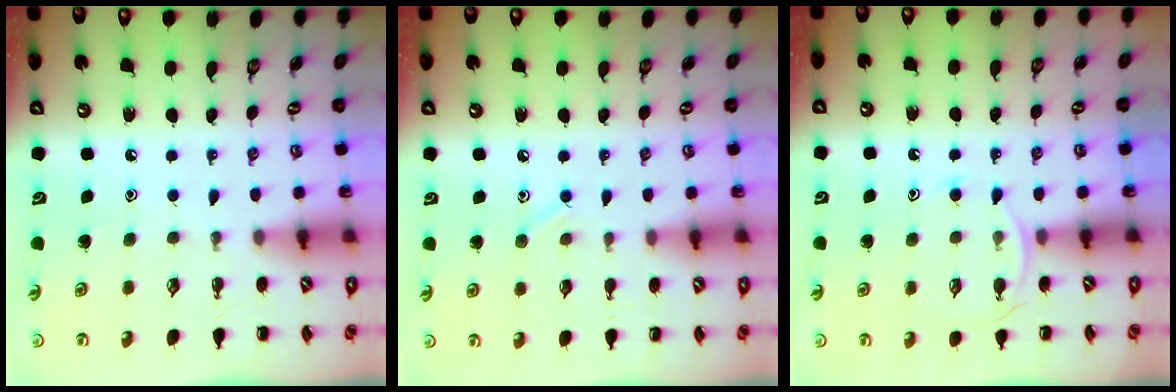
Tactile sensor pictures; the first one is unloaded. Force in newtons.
{"total": 6.1, "press": 5.8, "slide": 1.9}
{"total": 6.9, "press": 6.7, "slide": 1.8}